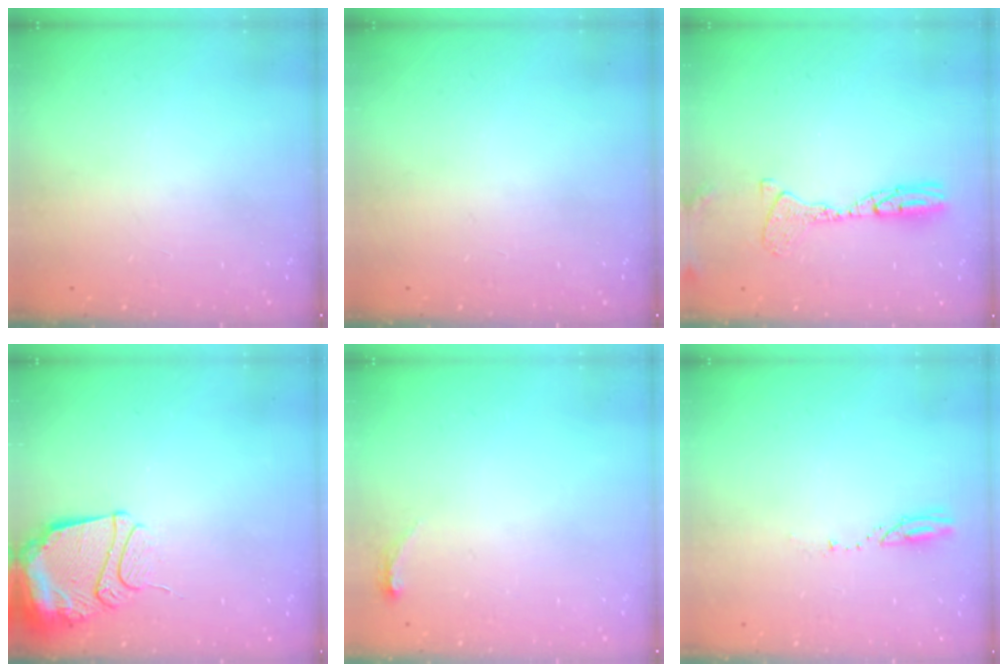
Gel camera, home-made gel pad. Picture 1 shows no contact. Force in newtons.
{"total": 0.0}
{"total": 11.8, "press": 11.6, "slide": 2.1}
{"total": 13.3, "press": 13.2, "slide": 1.4}
{"total": 3.7, "press": 3.4, "slide": 1.5}
{"total": 3.2, "press": 3.2, "slide": 0.4}